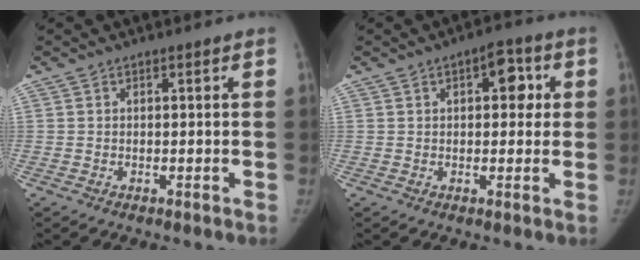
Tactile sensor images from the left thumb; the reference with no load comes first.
{"total": 6.0, "force": [1.6, 3.3, 4.7], "torque": [-0.033, 0.004, 0.014]}